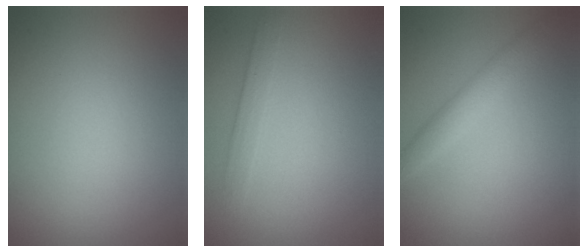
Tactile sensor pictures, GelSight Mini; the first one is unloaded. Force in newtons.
{"total": 1.7, "press": 1.7, "slide": 0.1}
{"total": 2.2, "press": 2.2, "slide": 0.1}